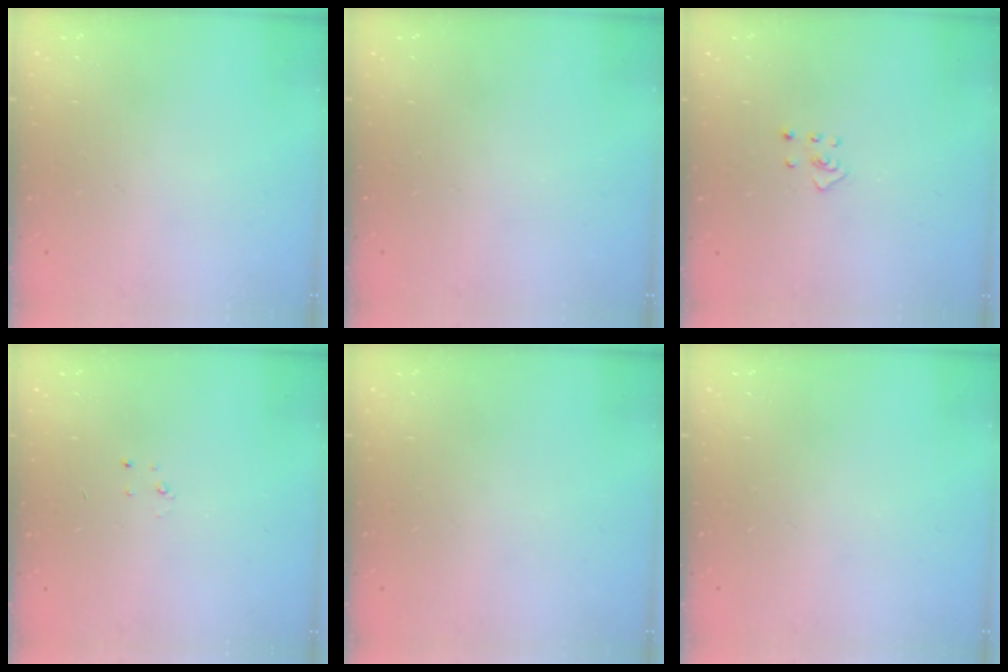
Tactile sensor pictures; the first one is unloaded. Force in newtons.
{"total": 0.0}
{"total": 2.4, "press": 2.3, "slide": 0.4}
{"total": 2.3, "press": 2.3, "slide": 0.3}
{"total": 0.0}
{"total": 0.0}